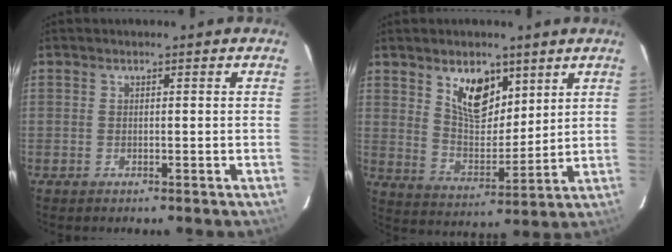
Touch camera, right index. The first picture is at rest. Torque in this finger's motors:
{"motor_torque": [0.52, 0.52, 0.24, 0.10]}